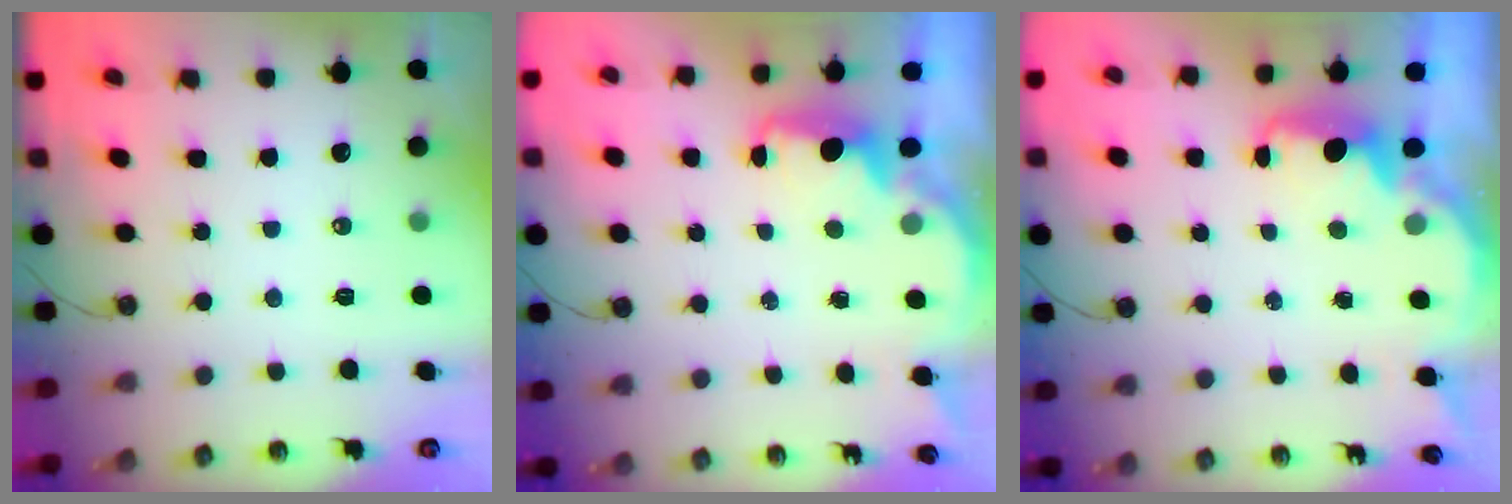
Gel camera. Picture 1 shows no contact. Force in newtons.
{"total": 2.5, "press": 2.4, "slide": 0.8}
{"total": 2.3, "press": 2.3, "slide": 0.4}